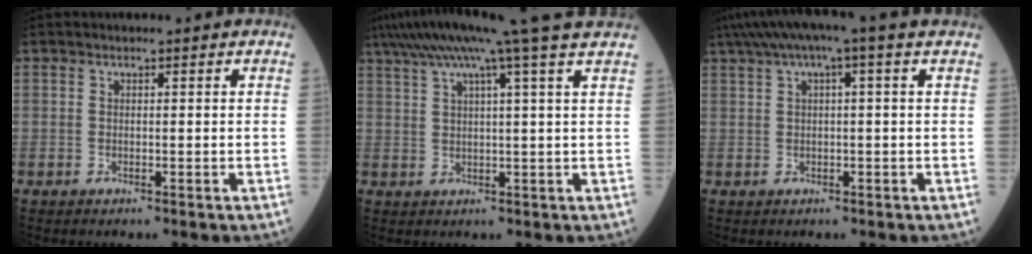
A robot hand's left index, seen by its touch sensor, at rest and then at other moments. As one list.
[{"total": 14.1, "force": [11.0, -2.5, 8.5], "torque": [-0.145, 0.017, 0.148]}, {"total": 6.5, "force": [3.9, -0.4, 5.2], "torque": [-0.085, 0.042, 0.062]}]